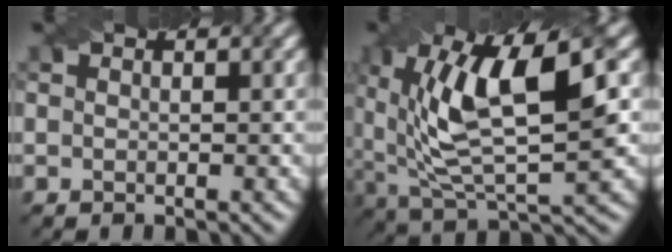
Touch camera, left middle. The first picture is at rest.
{"total": 10.4, "force": [2.4, 3.8, 9.4], "torque": [-0.181, 0.001, 0.041]}